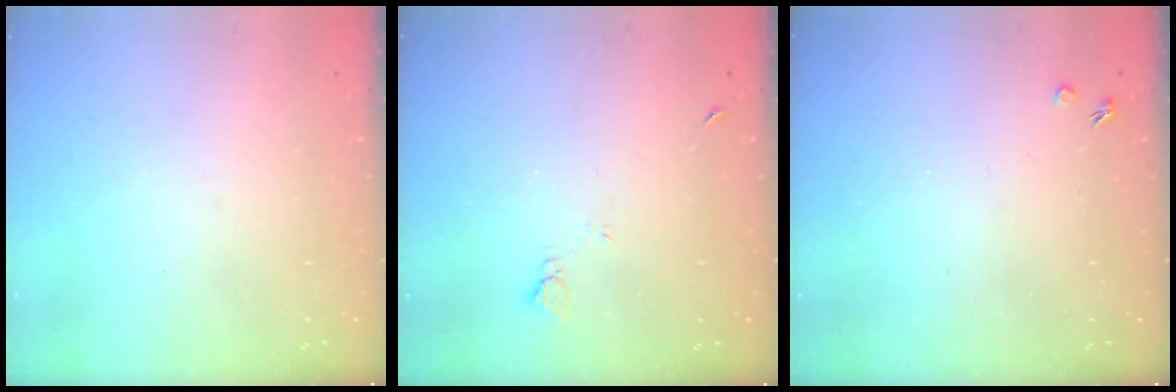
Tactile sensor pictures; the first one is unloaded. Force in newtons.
{"total": 3.2, "press": 3.1, "slide": 0.5}
{"total": 1.7, "press": 1.7, "slide": 0.3}